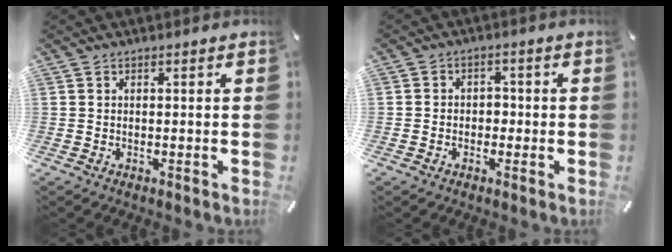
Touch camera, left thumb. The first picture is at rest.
{"total": 2.8, "force": [-1.0, 2.4, 0.8], "torque": [-0.017, 0.010, -0.022]}